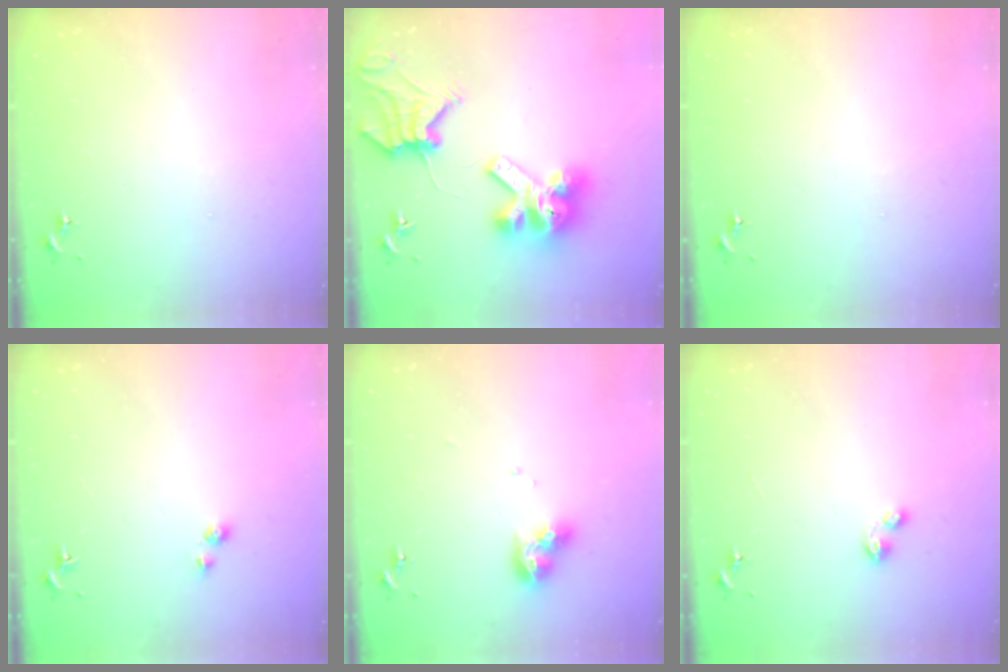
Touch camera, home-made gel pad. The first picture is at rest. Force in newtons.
{"total": 15.7, "press": 15.6, "slide": 2.0}
{"total": 0.0}
{"total": 2.8, "press": 2.8, "slide": 0.2}
{"total": 10.2, "press": 10.1, "slide": 0.9}
{"total": 2.2, "press": 2.2, "slide": 0.2}